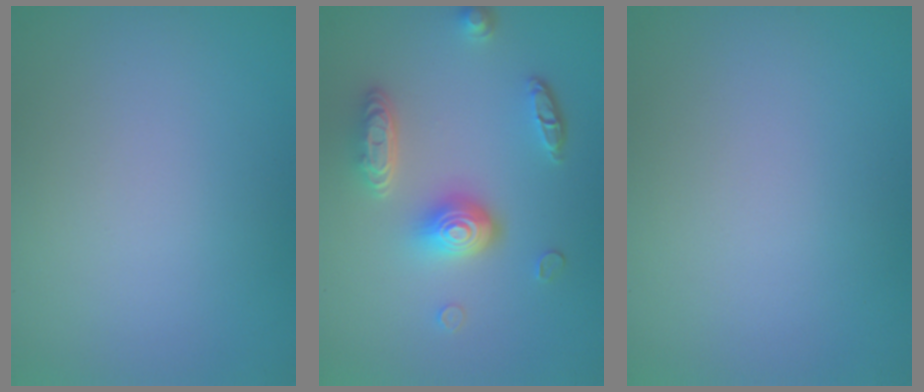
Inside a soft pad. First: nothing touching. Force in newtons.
{"total": 4.8, "press": 3.7, "slide": 3.1}
{"total": 0.0}